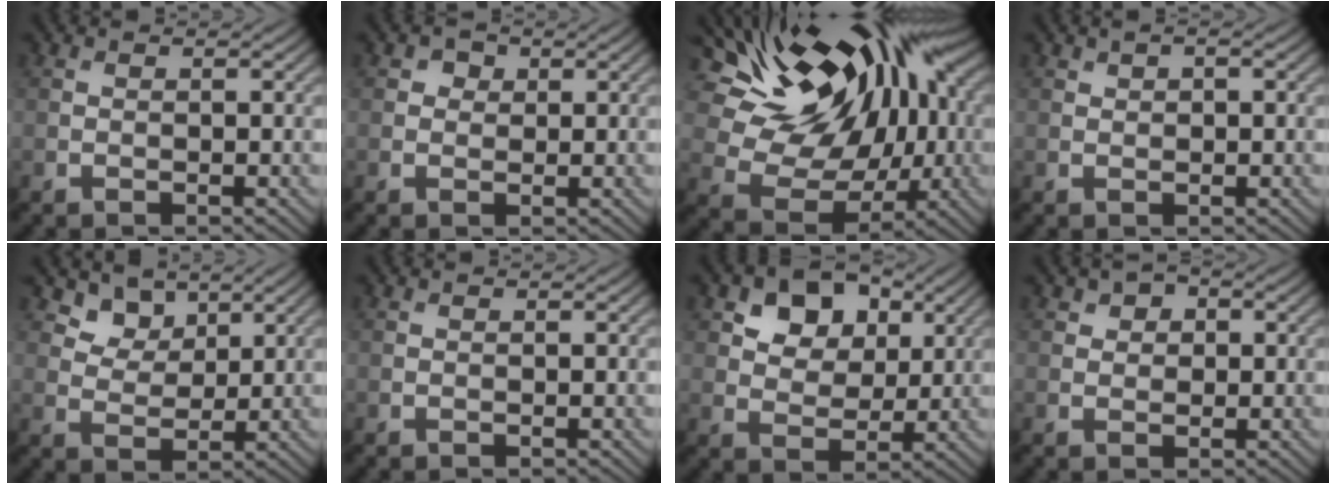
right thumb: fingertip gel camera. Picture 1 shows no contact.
{"total": 1.7, "force": [0.5, 1.5, 0.6], "torque": [-0.005, 0.001, 0.004]}
{"total": 17.6, "force": [6.1, 11.0, 12.3], "torque": [-0.227, 0.038, 0.100]}
{"total": 1.5, "force": [0.6, 0.8, 1.1], "torque": [-0.019, 0.004, 0.012]}
{"total": 4.4, "force": [3.1, 2.7, 1.4], "torque": [-0.044, -0.019, 0.069]}
{"total": 0.0}
{"total": 8.3, "force": [4.0, 5.7, 4.6], "torque": [-0.092, -0.008, 0.063]}
{"total": 2.8, "force": [1.0, 2.2, 1.4], "torque": [-0.022, -0.001, 0.010]}